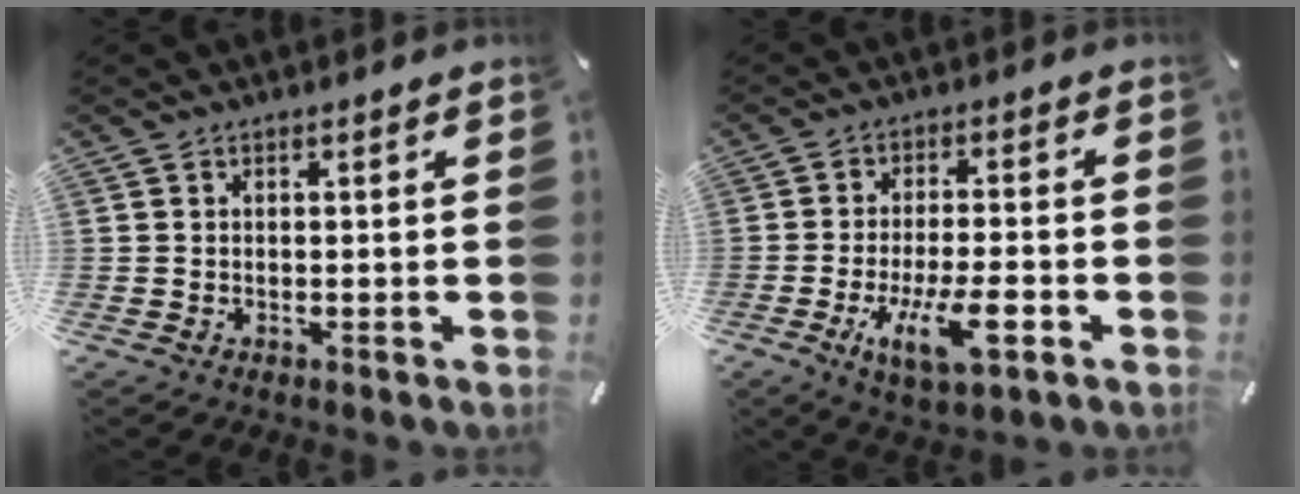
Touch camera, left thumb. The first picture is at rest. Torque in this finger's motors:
{"motor_torque": [-0.45, 1.07, 0.75, -0.27, 0.11]}